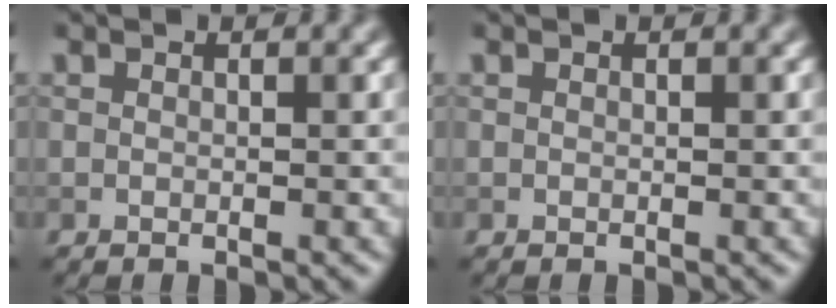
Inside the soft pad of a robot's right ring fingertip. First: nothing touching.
{"total": 0.0}